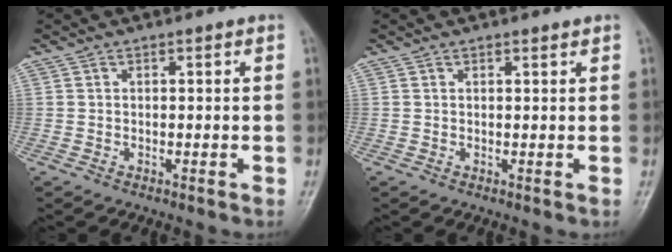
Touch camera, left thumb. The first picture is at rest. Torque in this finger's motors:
{"motor_torque": [-0.16, -0.09, -0.22, -0.17, -0.01]}